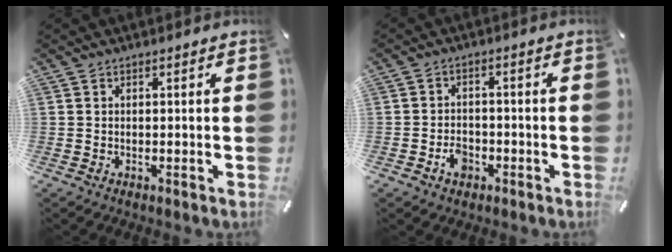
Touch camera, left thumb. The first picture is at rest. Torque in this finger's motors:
{"motor_torque": [0.65, 0.58, 0.45, 0.34, 0.00]}